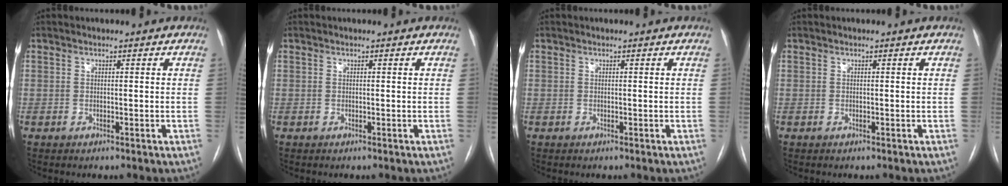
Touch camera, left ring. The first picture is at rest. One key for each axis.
{"total": 0.0}
{"total": 0.0}
{"total": 0.0}